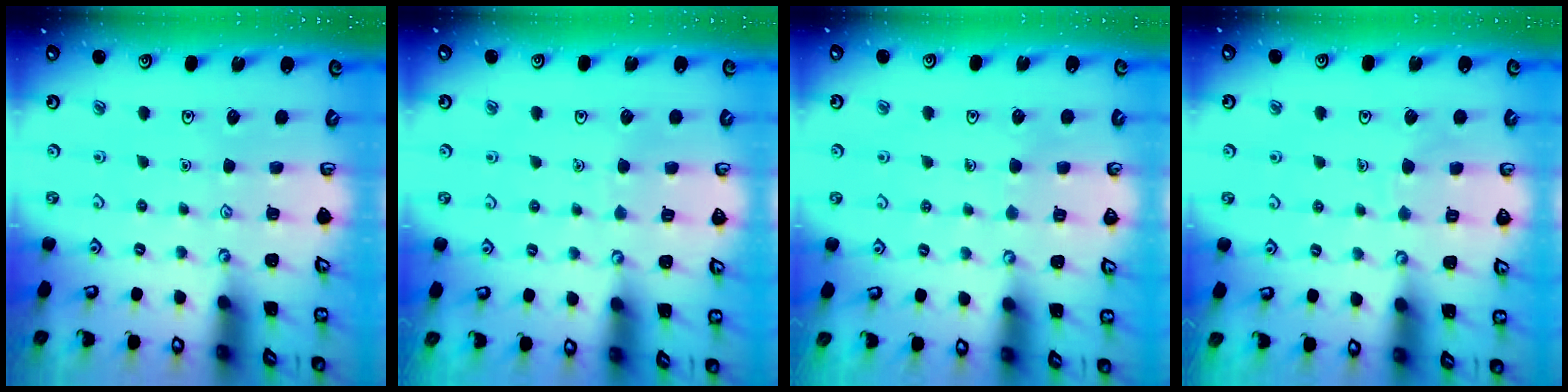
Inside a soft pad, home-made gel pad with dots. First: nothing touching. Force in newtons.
{"total": 2.7, "press": 2.7, "slide": 0.2}
{"total": 4.3, "press": 4.3, "slide": 0.3}
{"total": 4.3, "press": 4.3, "slide": 0.3}